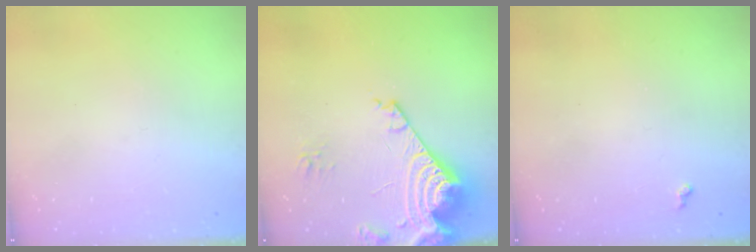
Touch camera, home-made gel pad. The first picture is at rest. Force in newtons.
{"total": 17.4, "press": 17.3, "slide": 2.0}
{"total": 3.6, "press": 3.6, "slide": 0.4}